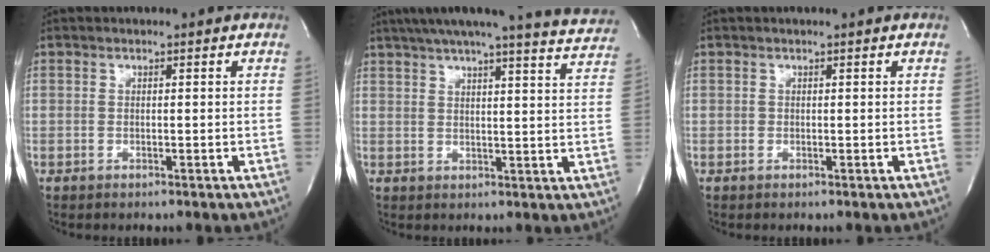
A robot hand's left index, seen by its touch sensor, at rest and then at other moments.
{"total": 19.1, "force": [17.5, 0.7, 7.6], "torque": [-0.109, -0.034, 0.203]}
{"total": 0.0}